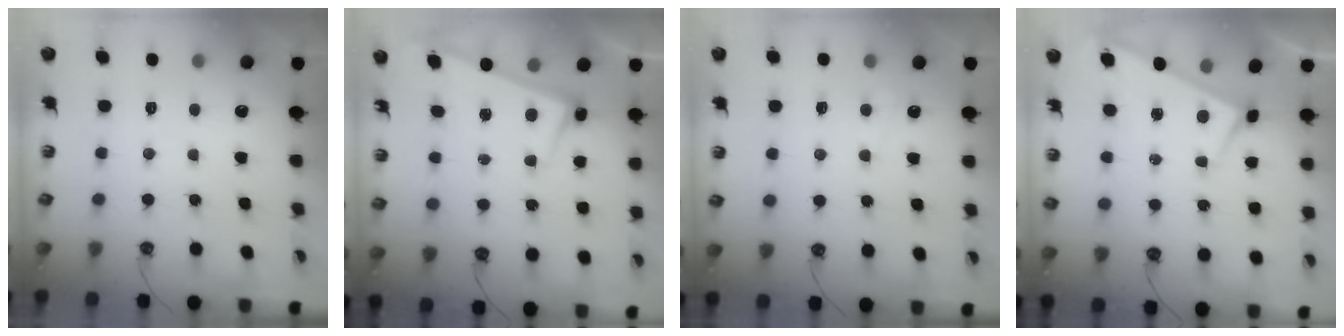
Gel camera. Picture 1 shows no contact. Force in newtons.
{"total": 2.8, "press": 2.8, "slide": 0.4}
{"total": 1.6, "press": 1.5, "slide": 0.4}
{"total": 3.0, "press": 3.0, "slide": 0.2}